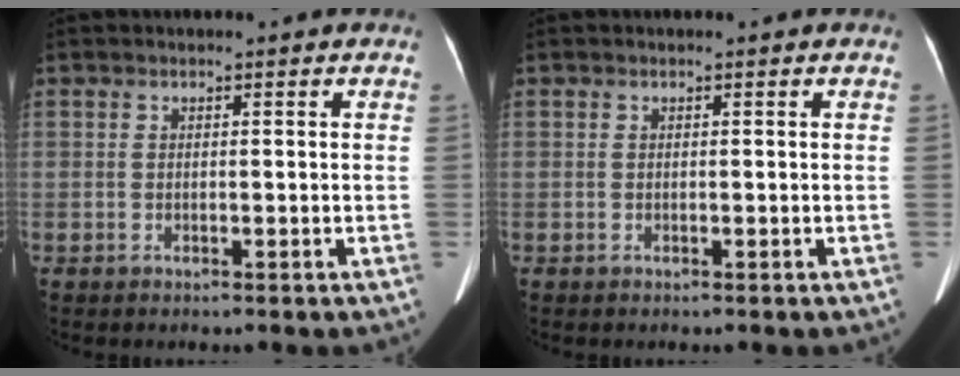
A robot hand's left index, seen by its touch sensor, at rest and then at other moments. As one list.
[{"total": 0.0}]